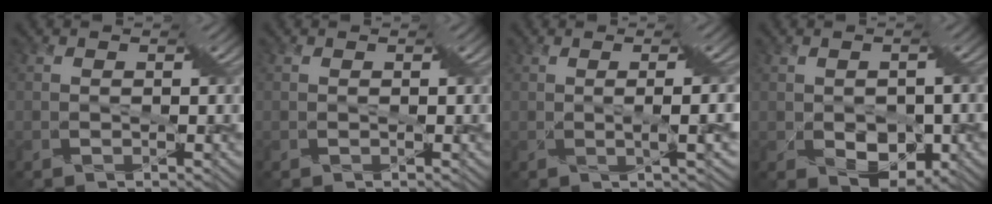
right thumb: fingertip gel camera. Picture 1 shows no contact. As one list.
[{"total": 0.0}, {"total": 2.5, "force": [0.4, -1.4, 2.1], "torque": [-0.051, -0.004, 0.017]}, {"total": 4.2, "force": [-1.1, 2.5, 3.2], "torque": [-0.071, -0.022, -0.002]}]